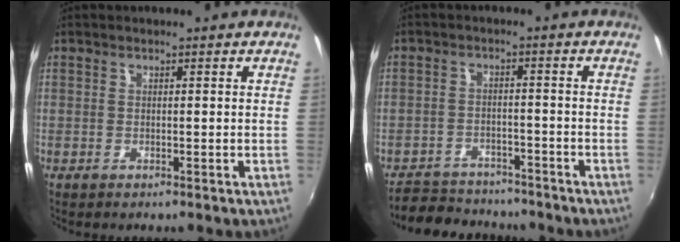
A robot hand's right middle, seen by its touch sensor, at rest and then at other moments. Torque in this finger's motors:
{"motor_torque": [0.83, -1.10, -0.13, 0.02]}